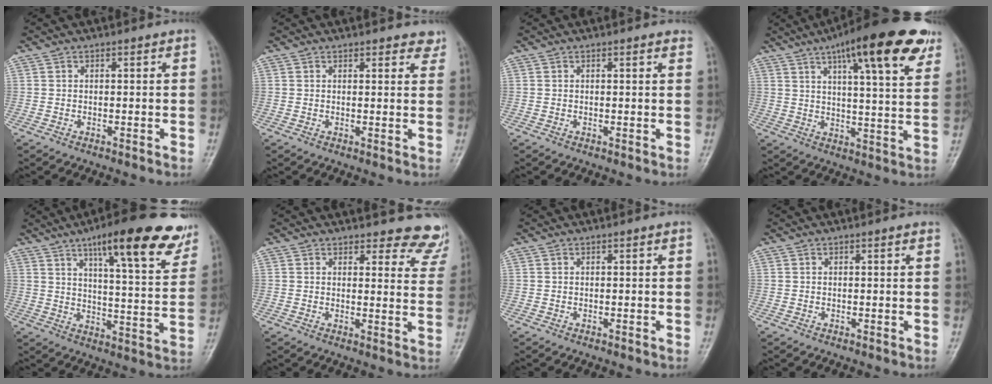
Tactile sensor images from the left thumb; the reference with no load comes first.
{"total": 3.5, "force": [3.0, 1.5, 0.9], "torque": [0.021, -0.013, 0.022]}
{"total": 1.2, "force": [0.9, 0.3, 0.7], "torque": [-0.005, 0.000, 0.008]}
{"total": 20.3, "force": [11.4, 4.9, 16.1], "torque": [-0.213, -0.022, 0.161]}
{"total": 20.0, "force": [12.6, 4.5, 14.8], "torque": [-0.174, -0.049, 0.174]}
{"total": 10.0, "force": [9.4, 3.2, 1.0], "torque": [0.041, -0.074, 0.073]}
{"total": 0.0}
{"total": 0.6, "force": [0.4, 0.1, 0.5], "torque": [-0.007, 0.000, 0.003]}